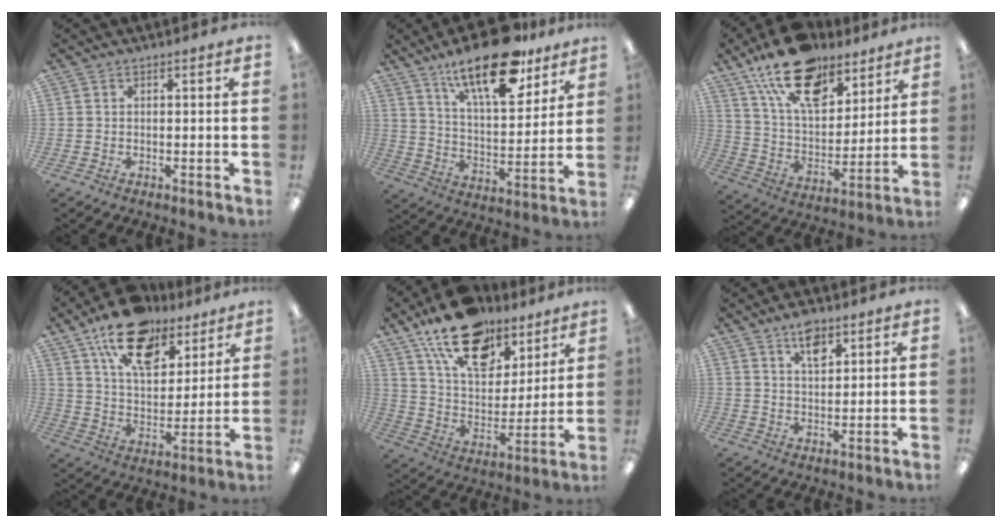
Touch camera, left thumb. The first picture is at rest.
{"total": 19.8, "force": [14.2, 6.9, 11.9], "torque": [-0.183, -0.082, 0.234]}
{"total": 19.6, "force": [13.5, 9.8, 10.4], "torque": [-0.185, -0.068, 0.240]}
{"total": 17.3, "force": [11.7, 8.8, 9.1], "torque": [-0.148, -0.054, 0.207]}
{"total": 19.5, "force": [13.6, 9.8, 9.9], "torque": [-0.171, -0.073, 0.242]}
{"total": 6.2, "force": [4.2, 2.9, 3.7], "torque": [-0.048, -0.018, 0.070]}